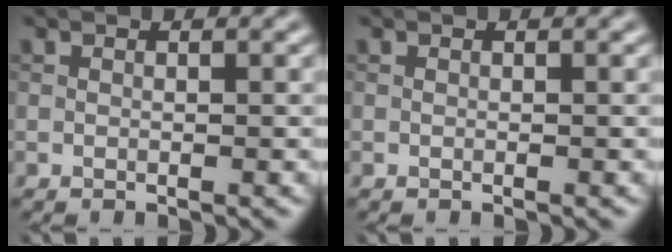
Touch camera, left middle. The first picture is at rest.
{"total": 0.0}